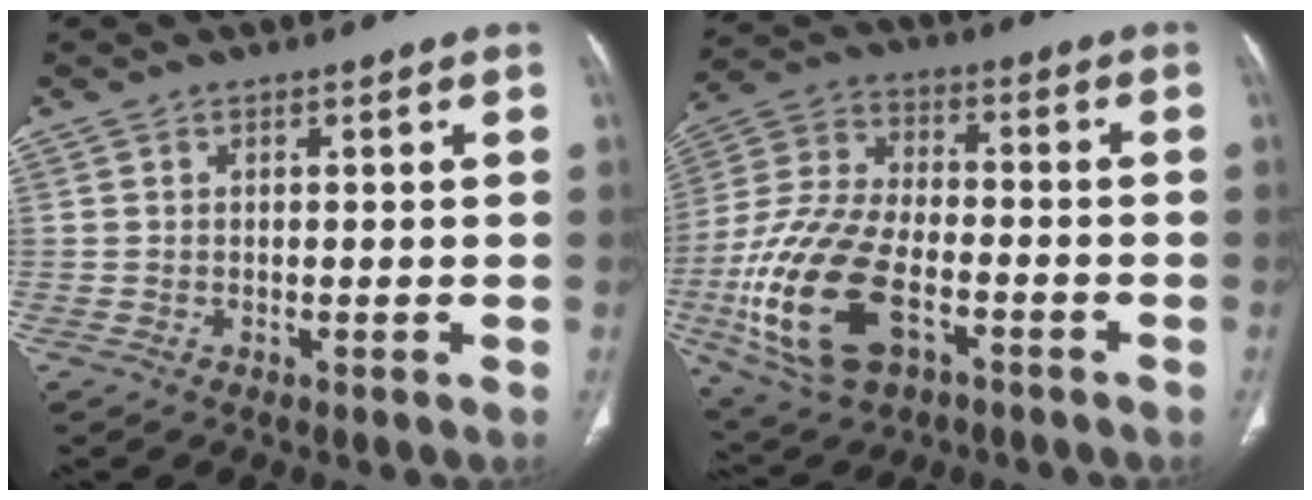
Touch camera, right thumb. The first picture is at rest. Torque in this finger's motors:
{"motor_torque": [0.96, 0.43, 1.89, -0.87, 0.25]}